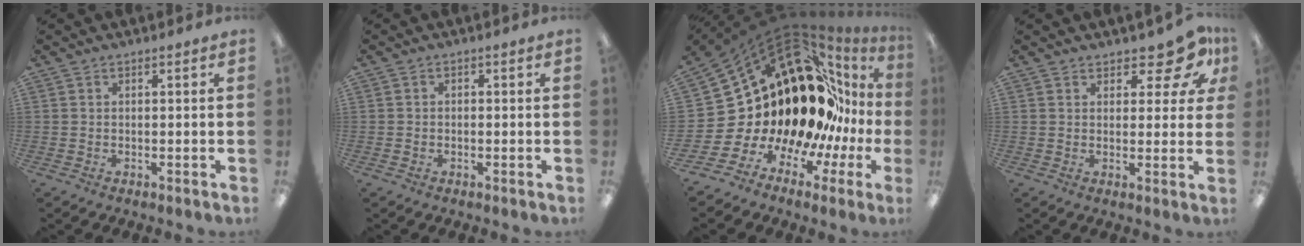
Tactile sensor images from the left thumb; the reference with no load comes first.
{"total": 0.8, "force": [-0.4, 0.6, 0.2], "torque": [-0.003, 0.002, -0.008]}
{"total": 24.1, "force": [5.8, 16.9, 16.2], "torque": [-0.234, -0.127, 0.158]}
{"total": 8.3, "force": [5.7, 3.4, 5.0], "torque": [-0.060, -0.034, 0.099]}